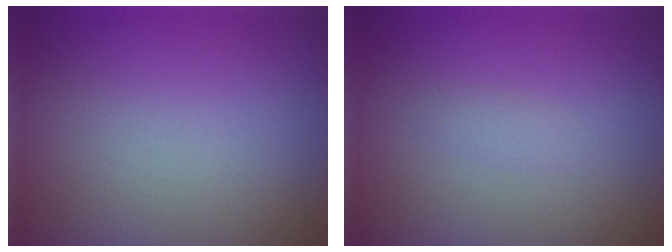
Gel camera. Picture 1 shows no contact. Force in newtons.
{"total": 0.8, "press": 0.8, "slide": 0.0}